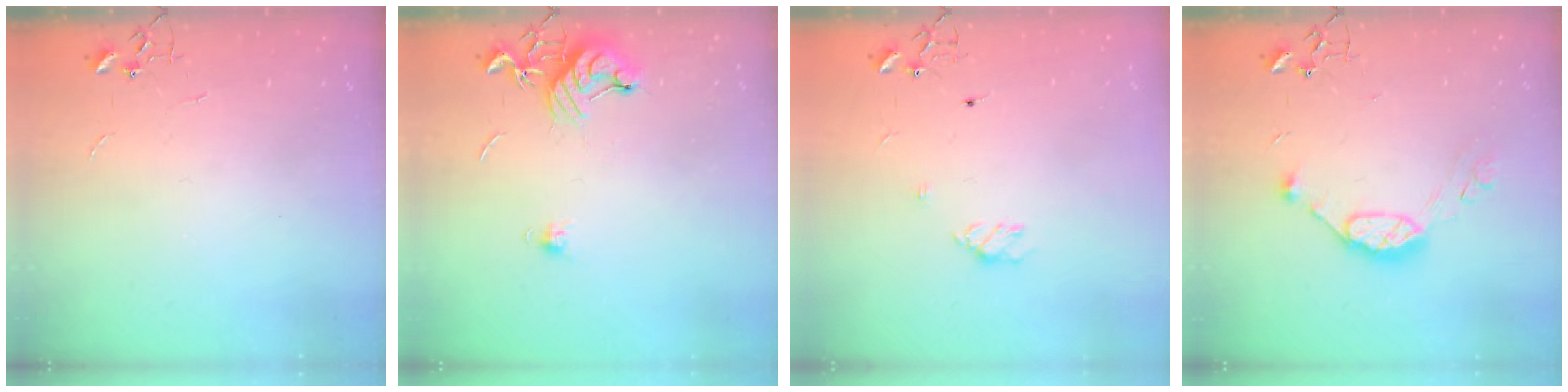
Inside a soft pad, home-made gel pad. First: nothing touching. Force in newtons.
{"total": 10.3, "press": 10.2, "slide": 1.2}
{"total": 5.6, "press": 5.6, "slide": 0.7}
{"total": 10.8, "press": 10.7, "slide": 0.8}